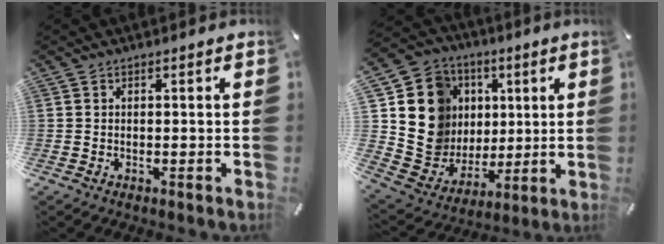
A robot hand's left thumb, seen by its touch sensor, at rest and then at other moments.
{"total": 15.8, "force": [3.3, 14.9, 3.7], "torque": [-0.058, -0.019, 0.084]}